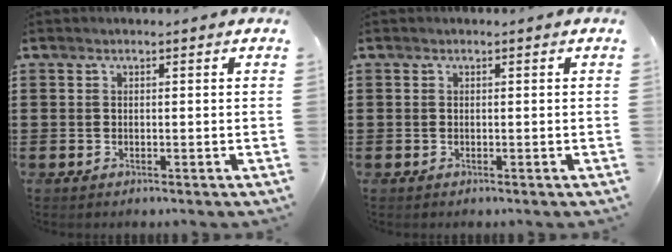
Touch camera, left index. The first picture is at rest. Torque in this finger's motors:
{"motor_torque": [0.00, 0.00, 0.00, 0.00]}